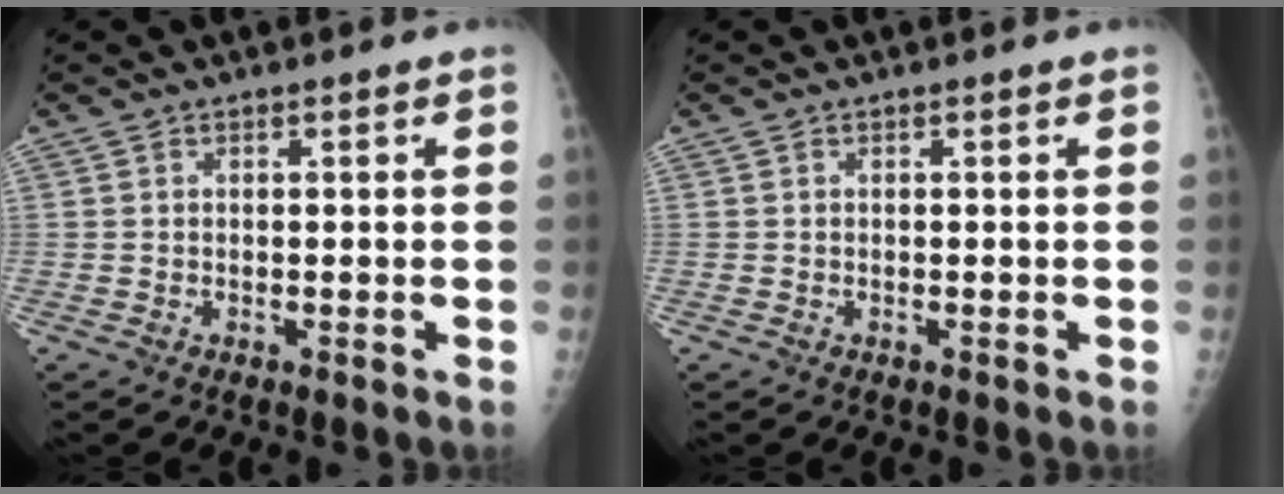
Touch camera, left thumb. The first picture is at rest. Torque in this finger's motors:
{"motor_torque": [0.00, 0.00, -0.13, -0.04, 0.00]}